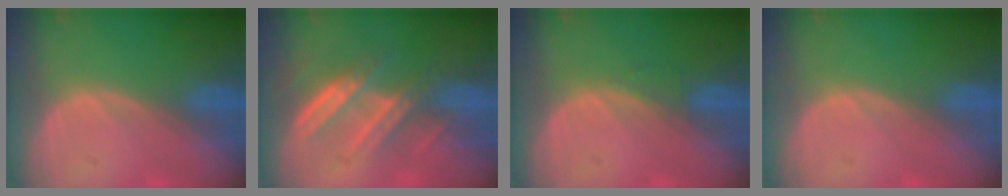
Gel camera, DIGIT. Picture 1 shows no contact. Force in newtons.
{"total": 7.3, "press": 6.8, "slide": 2.8}
{"total": 0.7, "press": 0.7, "slide": 0.1}
{"total": 0.0}